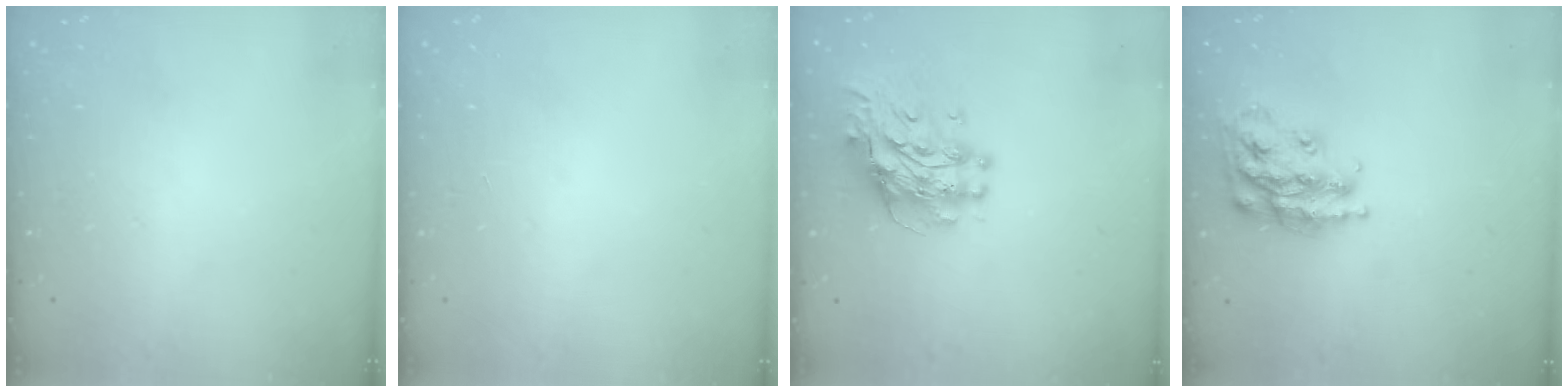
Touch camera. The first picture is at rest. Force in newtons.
{"total": 0.0}
{"total": 10.7, "press": 10.7, "slide": 0.9}
{"total": 17.9, "press": 17.8, "slide": 1.1}